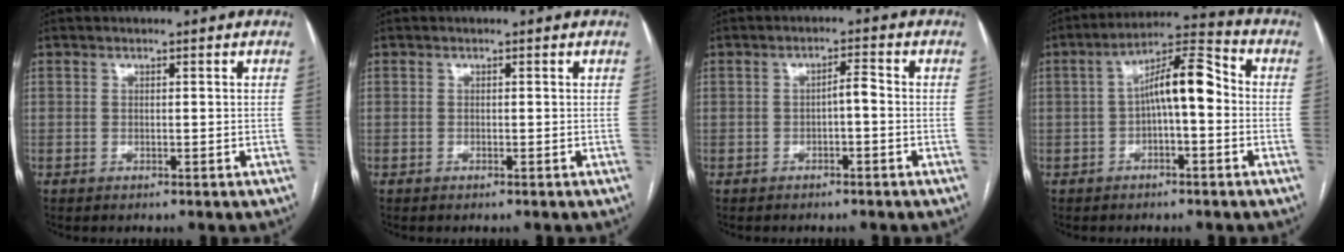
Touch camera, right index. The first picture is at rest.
{"total": 0.0}
{"total": 2.3, "force": [-0.6, 0.5, 2.1], "torque": [-0.032, 0.007, -0.010]}
{"total": 9.1, "force": [-0.4, 2.4, 8.8], "torque": [-0.149, 0.037, -0.009]}